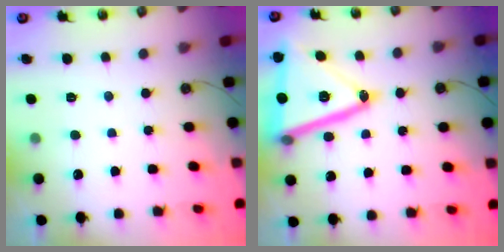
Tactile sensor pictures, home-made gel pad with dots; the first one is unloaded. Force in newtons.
{"total": 23.7, "press": 23.4, "slide": 3.4}